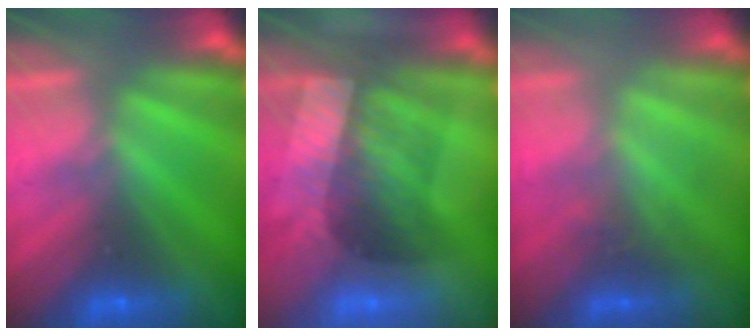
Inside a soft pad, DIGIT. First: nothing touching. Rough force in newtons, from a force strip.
{"total": 3.6}
{"total": 3.0}